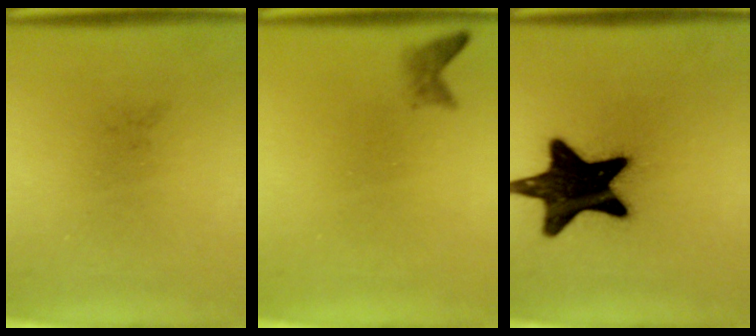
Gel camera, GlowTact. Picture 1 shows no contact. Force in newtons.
{"total": 1.3}
{"total": 19.1}